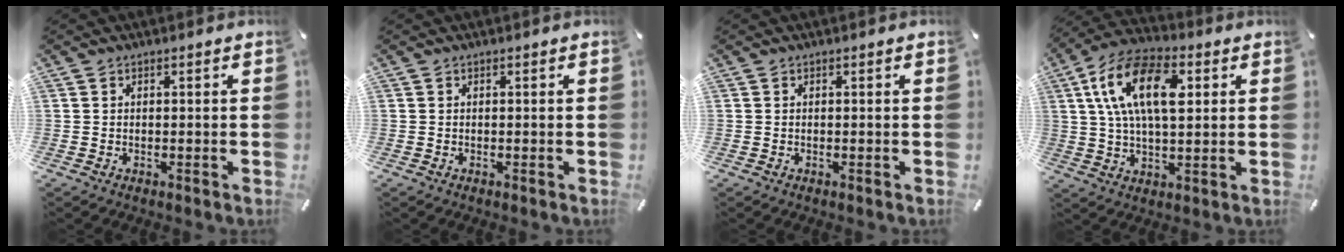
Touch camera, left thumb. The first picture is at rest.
{"total": 0.0}
{"total": 0.0}
{"total": 16.2, "force": [4.7, 8.6, 12.9], "torque": [-0.261, 0.007, 0.079]}